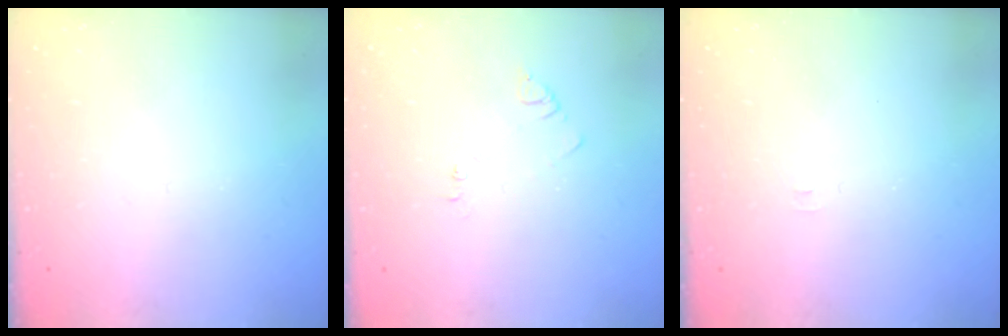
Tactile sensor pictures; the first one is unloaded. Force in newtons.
{"total": 3.0, "press": 3.0, "slide": 0.4}
{"total": 3.3, "press": 3.3, "slide": 0.4}